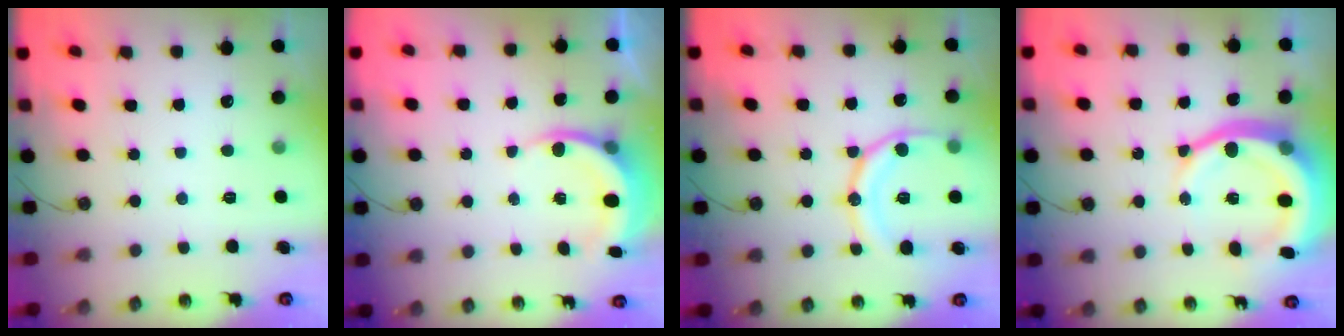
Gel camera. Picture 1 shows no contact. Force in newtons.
{"total": 5.6, "press": 5.2, "slide": 1.8}
{"total": 15.8, "press": 15.7, "slide": 1.7}
{"total": 16.2, "press": 16.0, "slide": 2.6}